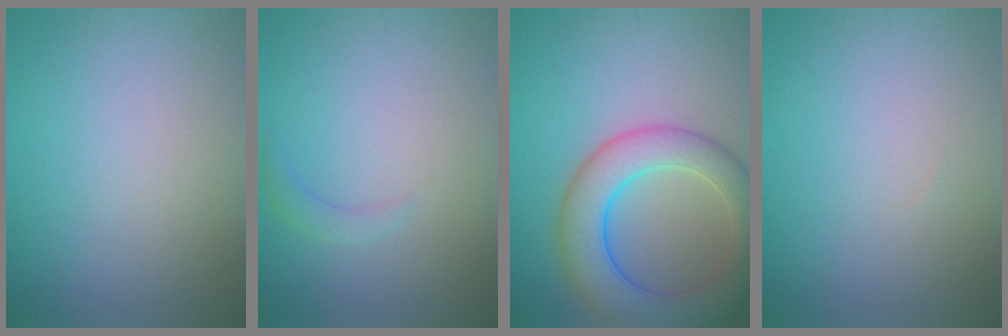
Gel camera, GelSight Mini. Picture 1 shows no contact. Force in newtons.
{"total": 1.3, "press": 1.3, "slide": 0.1}
{"total": 8.0, "press": 8.0, "slide": 0.4}
{"total": 0.0}